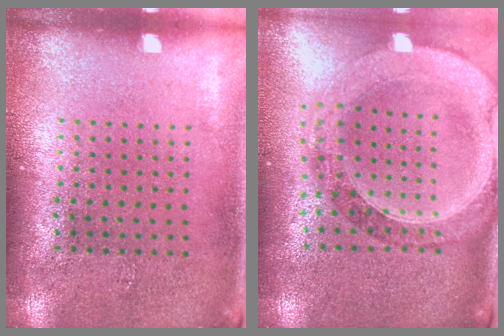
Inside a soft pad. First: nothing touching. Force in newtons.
{"total": 1.6, "press": 1.5, "slide": 0.6}